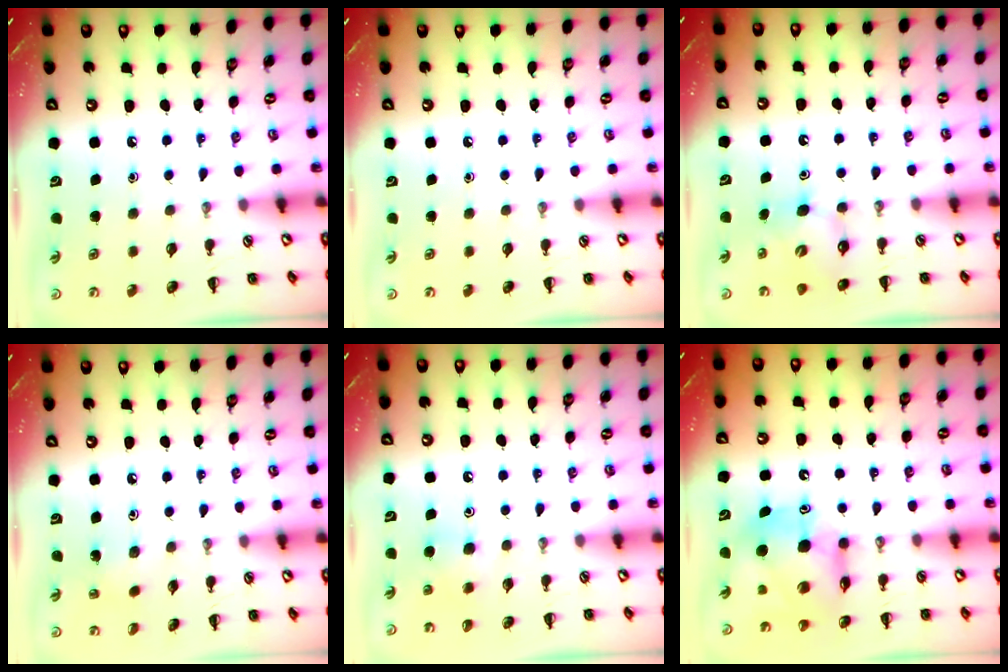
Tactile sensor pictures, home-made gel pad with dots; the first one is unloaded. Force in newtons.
{"total": 0.0}
{"total": 4.6, "press": 4.5, "slide": 0.9}
{"total": 1.9, "press": 1.8, "slide": 0.6}
{"total": 4.8, "press": 4.6, "slide": 1.3}
{"total": 9.4, "press": 9.1, "slide": 2.2}